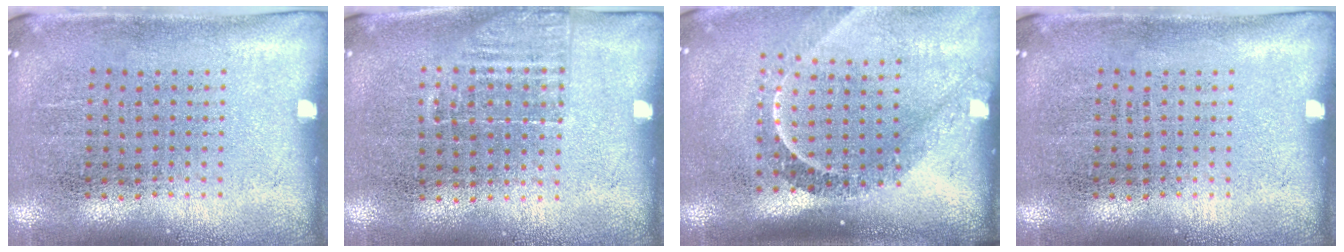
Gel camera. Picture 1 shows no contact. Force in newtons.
{"total": 1.3, "press": 1.1, "slide": 0.6}
{"total": 2.3, "press": 1.6, "slide": 1.7}
{"total": 0.0}